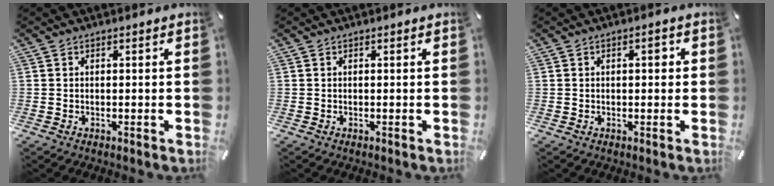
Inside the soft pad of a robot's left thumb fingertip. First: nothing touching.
{"total": 0.0}
{"total": 2.5, "force": [0.3, 1.2, 2.2], "torque": [-0.028, 0.003, -0.001]}